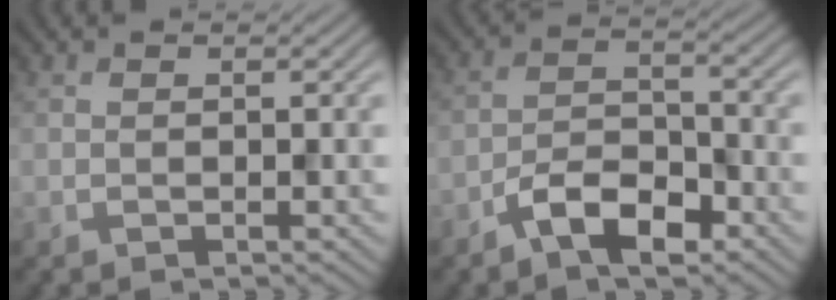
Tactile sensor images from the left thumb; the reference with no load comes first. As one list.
[{"total": 6.3, "force": [-4.1, 2.7, 3.9], "torque": [-0.070, 0.006, -0.087]}]